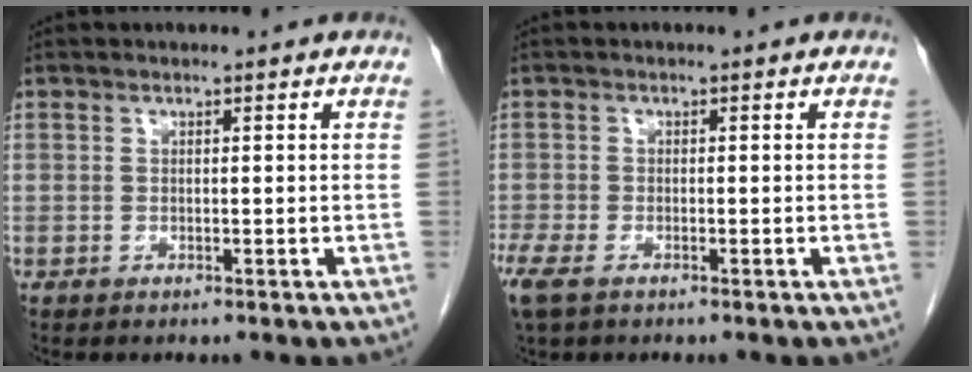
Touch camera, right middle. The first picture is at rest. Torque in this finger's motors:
{"motor_torque": [0.74, -1.40, 0.33, 0.11]}